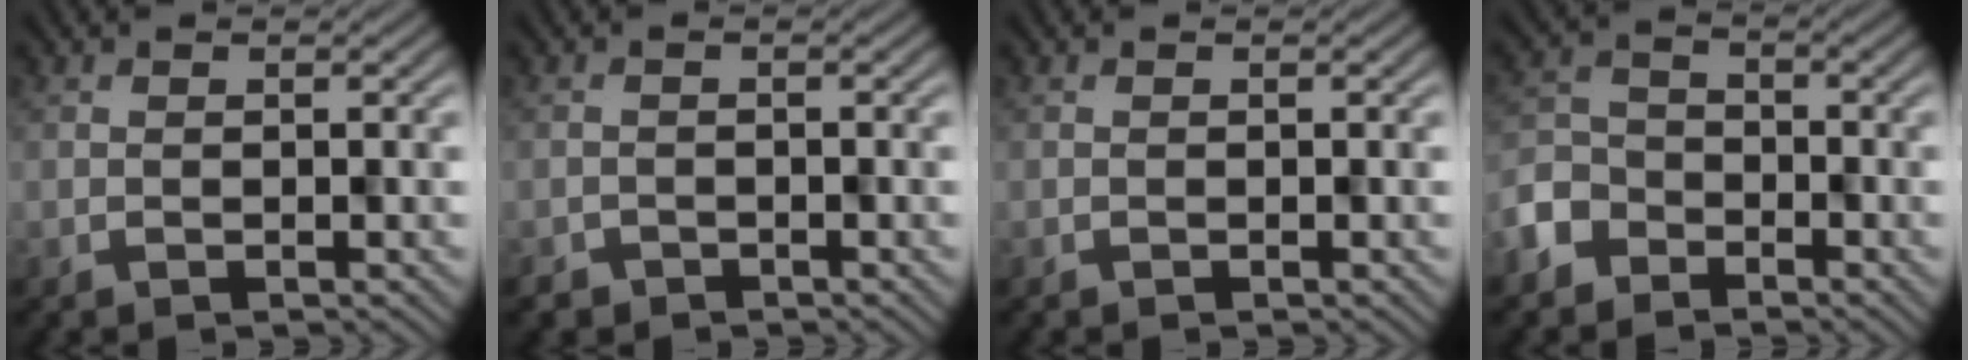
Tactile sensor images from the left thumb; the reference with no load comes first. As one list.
[{"total": 1.5, "force": [-1.3, 0.8, -0.3], "torque": [0.007, -0.003, -0.020]}, {"total": 0.0}, {"total": 4.5, "force": [-3.5, 2.7, 0.5], "torque": [-0.019, -0.003, -0.085]}]